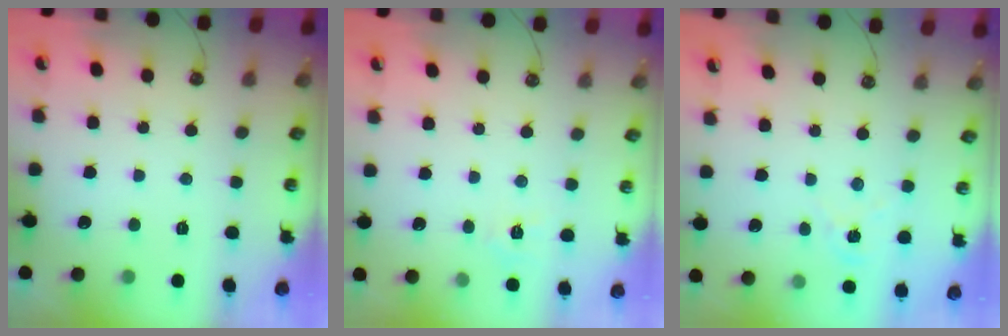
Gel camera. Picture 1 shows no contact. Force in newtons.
{"total": 6.8, "press": 6.8, "slide": 0.7}
{"total": 3.9, "press": 3.9, "slide": 0.5}